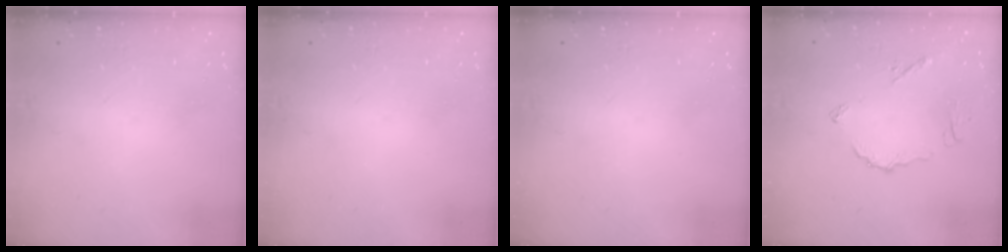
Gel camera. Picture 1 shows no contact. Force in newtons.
{"total": 0.0}
{"total": 0.0}
{"total": 7.8, "press": 7.8, "slide": 0.4}